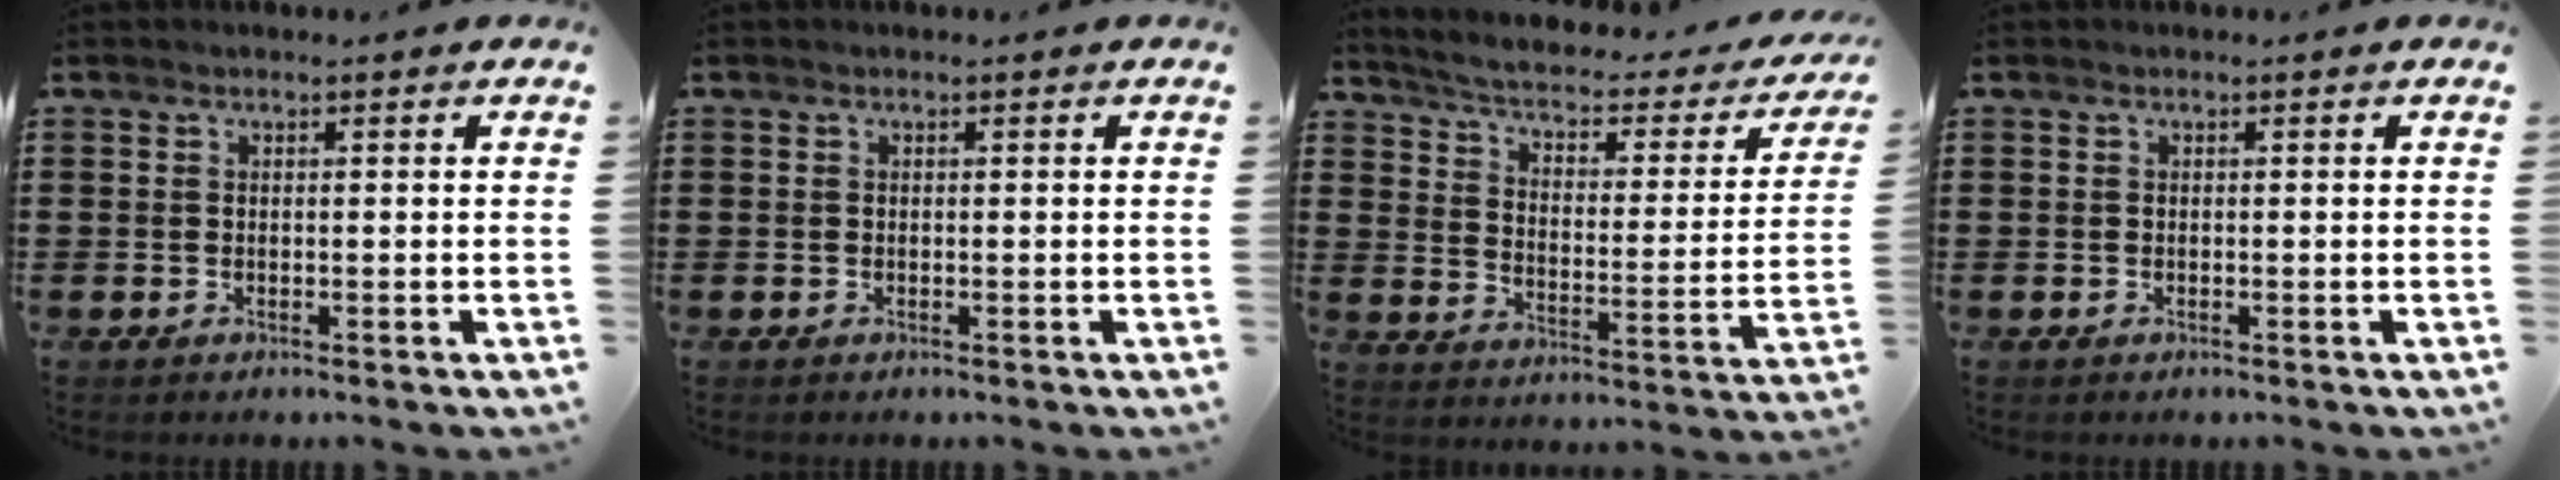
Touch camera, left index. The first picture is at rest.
{"total": 0.0}
{"total": 2.8, "force": [1.9, 0.8, 2.0], "torque": [-0.052, -0.023, 0.021]}
{"total": 0.0}